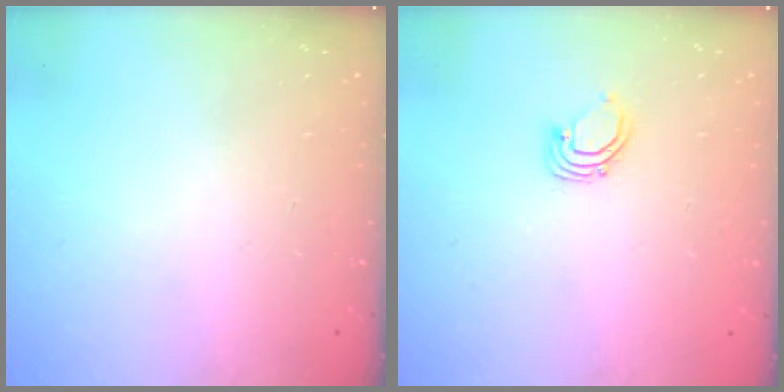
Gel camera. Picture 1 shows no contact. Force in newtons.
{"total": 2.7, "press": 2.7, "slide": 0.2}